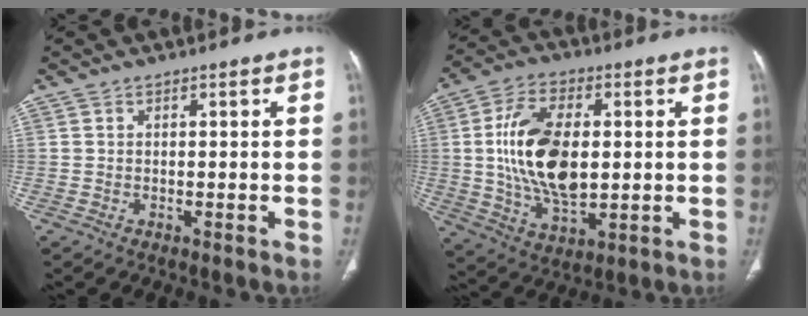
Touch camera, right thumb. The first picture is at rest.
{"total": 17.1, "force": [1.2, 9.2, 14.4], "torque": [-0.264, -0.006, 0.028]}